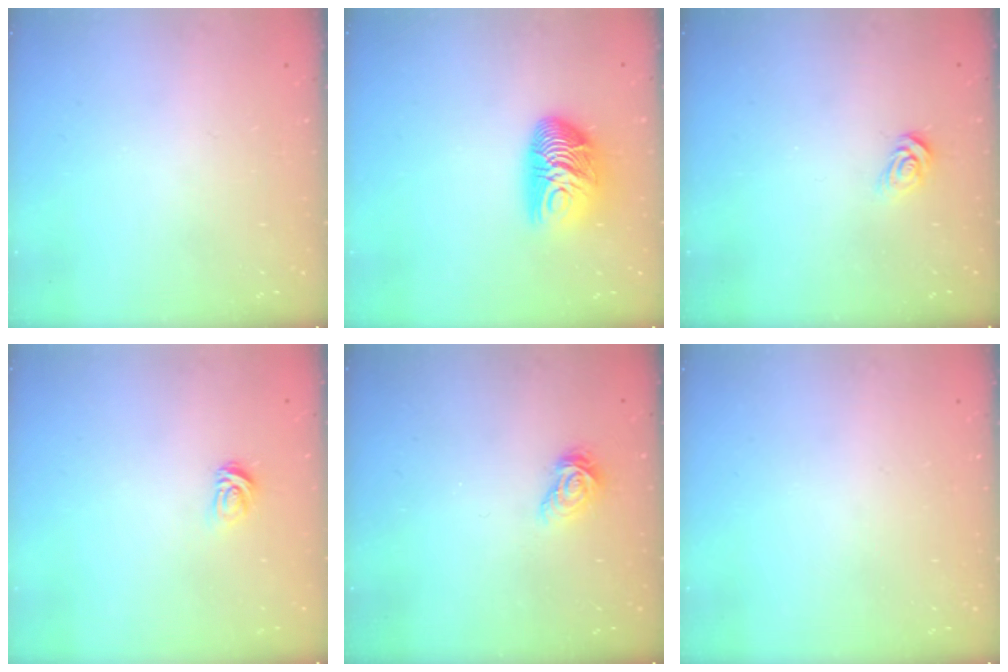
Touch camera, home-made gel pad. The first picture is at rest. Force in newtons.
{"total": 12.4, "press": 12.4, "slide": 1.0}
{"total": 4.2, "press": 4.2, "slide": 0.4}
{"total": 3.7, "press": 3.6, "slide": 0.5}
{"total": 6.0, "press": 6.0, "slide": 0.4}
{"total": 0.0}